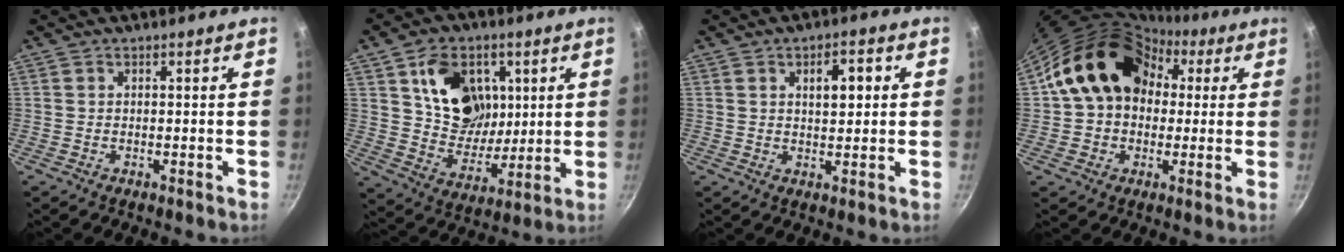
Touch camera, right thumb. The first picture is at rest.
{"total": 15.6, "force": [5.2, 11.8, 8.8], "torque": [-0.102, -0.030, 0.097]}
{"total": 5.5, "force": [1.4, 2.7, 4.5], "torque": [-0.047, 0.001, 0.020]}
{"total": 17.2, "force": [3.4, 13.7, 9.7], "torque": [-0.125, 0.043, 0.049]}